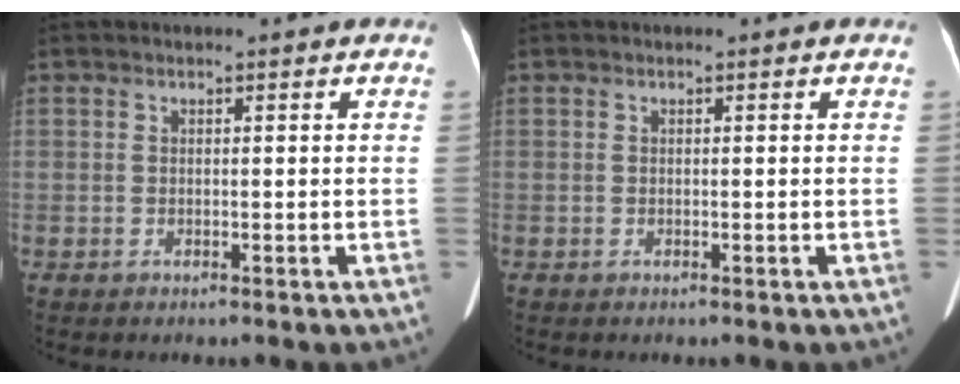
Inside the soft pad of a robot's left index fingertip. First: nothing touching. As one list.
[{"total": 0.0}]